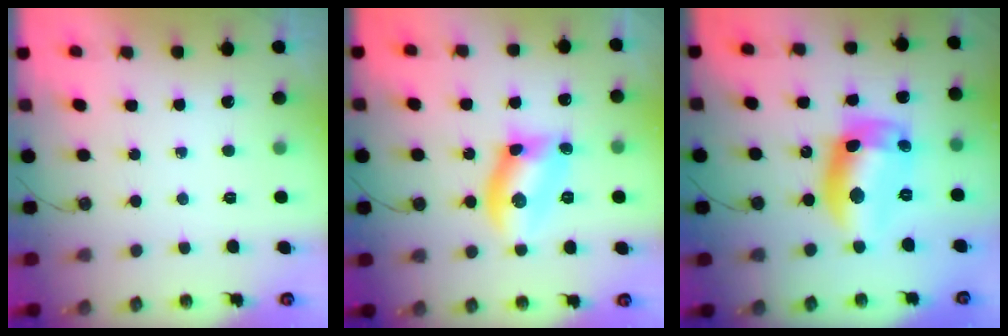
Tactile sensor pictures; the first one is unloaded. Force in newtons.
{"total": 10.3, "press": 10.3, "slide": 0.6}
{"total": 17.3, "press": 16.6, "slide": 4.7}